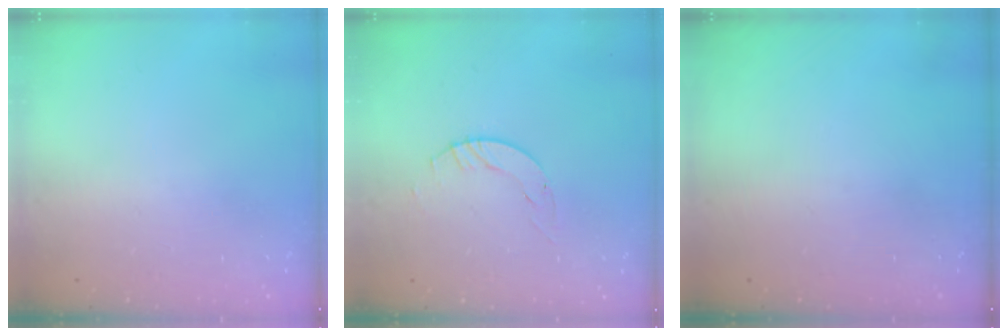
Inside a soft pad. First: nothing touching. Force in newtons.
{"total": 2.9, "press": 2.9, "slide": 0.4}
{"total": 0.0}